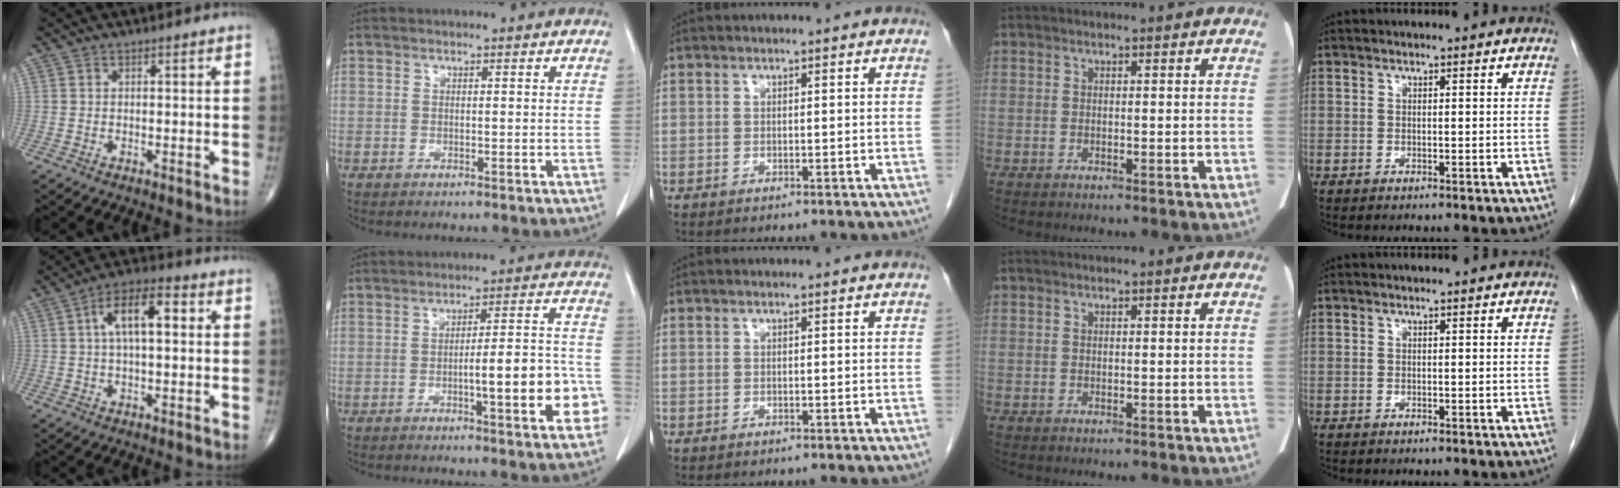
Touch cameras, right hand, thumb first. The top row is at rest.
{"thumb": {"total": 9.8, "force": [2.0, 4.1, 8.7], "torque": [-0.145, 0.023, 0.025]}, "index": {"total": 11.3, "force": [-3.4, 1.8, 10.6], "torque": [-0.134, 0.021, -0.041]}}